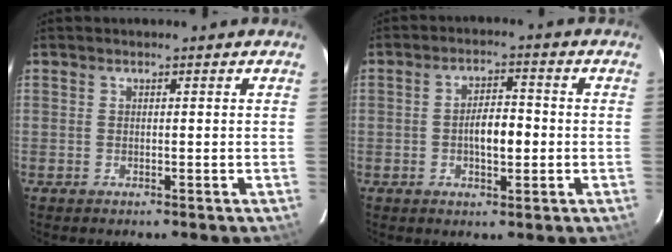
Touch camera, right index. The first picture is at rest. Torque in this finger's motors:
{"motor_torque": [0.89, -0.07, 0.49, 0.09]}